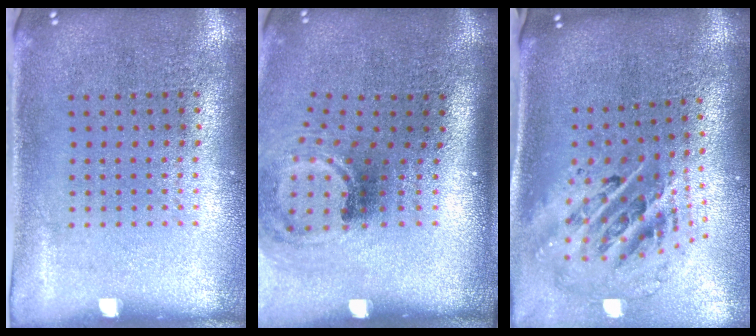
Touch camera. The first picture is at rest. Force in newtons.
{"total": 2.0, "press": 1.3, "slide": 1.5}
{"total": 2.7, "press": 1.8, "slide": 2.0}